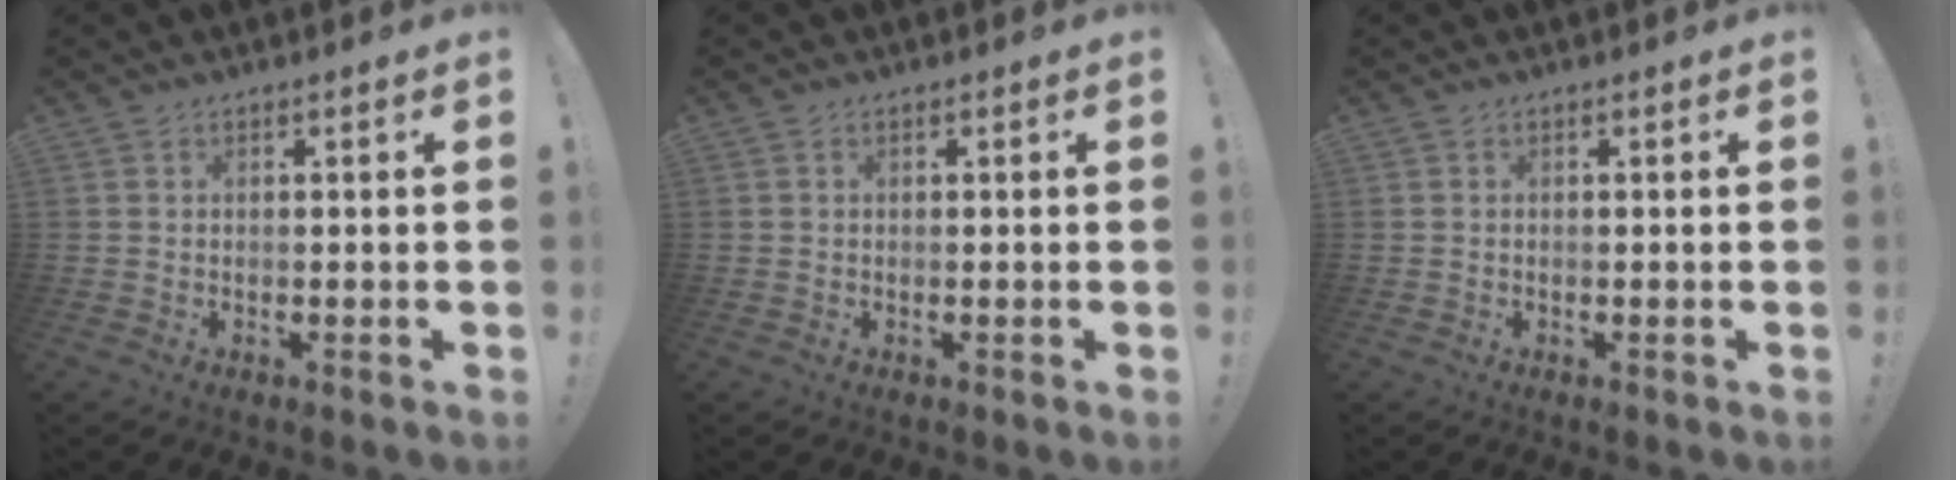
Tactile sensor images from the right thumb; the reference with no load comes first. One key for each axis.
{"total": 0.0}
{"total": 0.0}